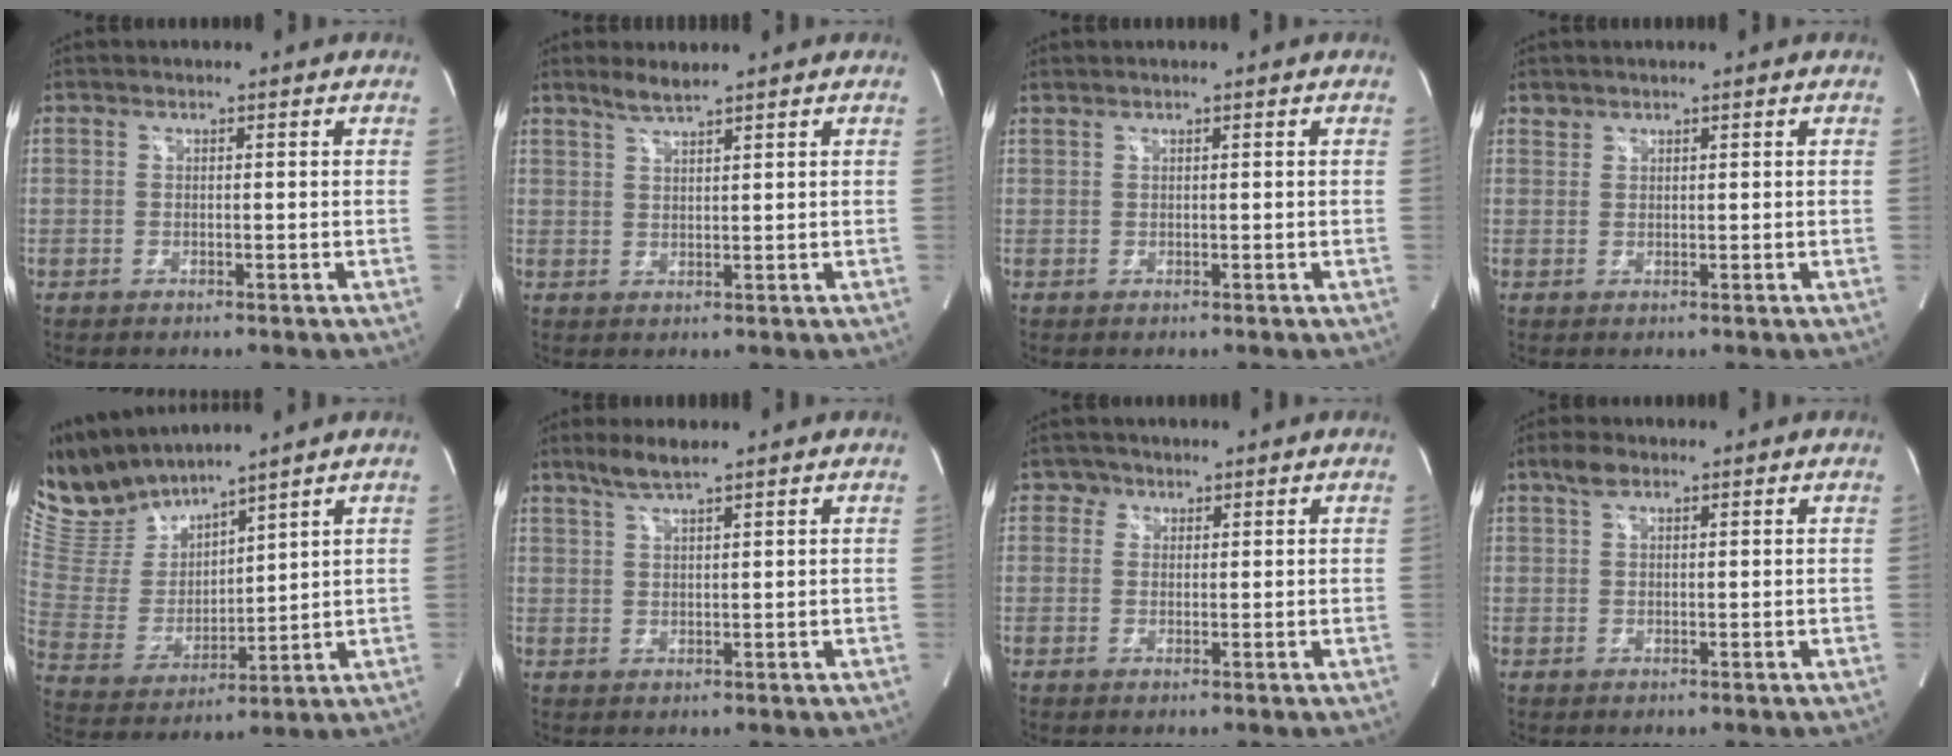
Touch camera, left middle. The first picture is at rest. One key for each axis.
{"total": 2.9, "fx": 2.6, "fy": -0.2, "fz": 1.3, "tx": -0.035, "ty": 0.002, "tz": 0.052}
{"total": 0.5, "fx": 0.5, "fy": 0.0, "fz": 0.1, "tx": -0.008, "ty": 0.006, "tz": 0.017}
{"total": 1.0, "fx": 0.9, "fy": 0.4, "fz": -0.1, "tx": 0.006, "ty": 0.004, "tz": 0.015}
{"total": 12.3, "fx": 11.6, "fy": 2.1, "fz": 3.2, "tx": -0.086, "ty": 0.006, "tz": 0.251}
{"total": 4.0, "fx": 3.2, "fy": 0.1, "fz": 2.4, "tx": -0.059, "ty": 0.005, "tz": 0.064}
{"total": 1.8, "fx": 1.1, "fy": 1.4, "fz": -0.1, "tx": 0.008, "ty": 0.000, "tz": 0.010}
{"total": 2.5, "fx": 1.7, "fy": 1.1, "fz": 1.4, "tx": -0.035, "ty": 0.011, "tz": 0.034}